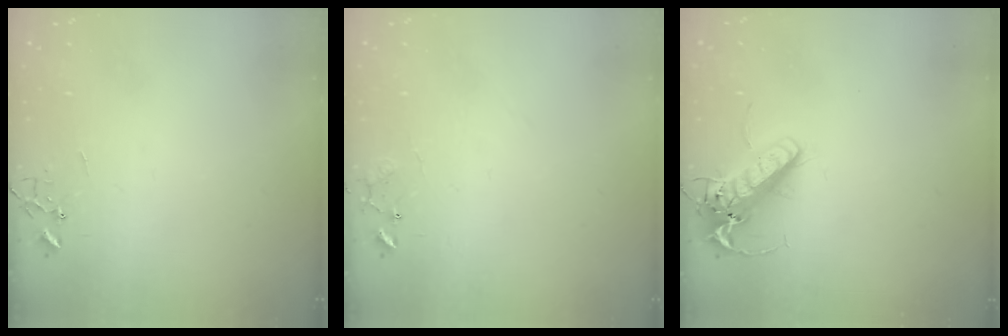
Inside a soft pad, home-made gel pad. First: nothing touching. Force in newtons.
{"total": 8.6, "press": 8.6, "slide": 0.5}
{"total": 15.6, "press": 15.3, "slide": 3.2}